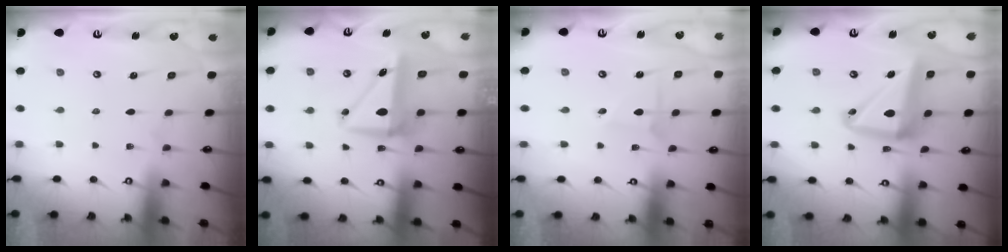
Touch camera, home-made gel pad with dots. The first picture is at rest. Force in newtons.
{"total": 7.6, "press": 7.4, "slide": 1.3}
{"total": 2.9, "press": 2.9, "slide": 0.1}
{"total": 15.4, "press": 15.3, "slide": 1.9}